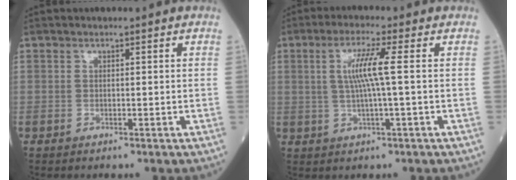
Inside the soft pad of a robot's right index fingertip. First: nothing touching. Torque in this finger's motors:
{"motor_torque": [0.90, 0.21, 0.32, 0.13]}